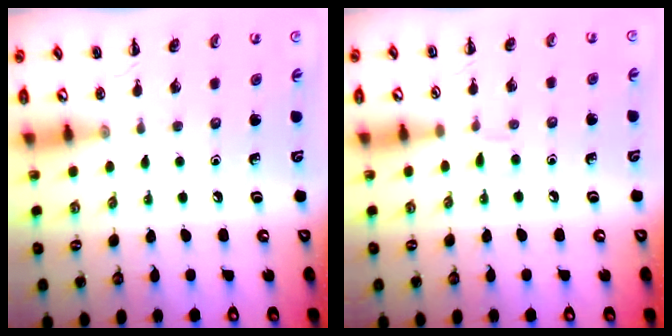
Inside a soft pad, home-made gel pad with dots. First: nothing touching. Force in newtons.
{"total": 4.0, "press": 3.8, "slide": 1.4}